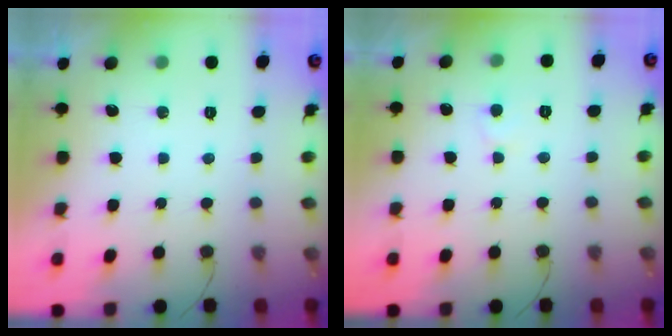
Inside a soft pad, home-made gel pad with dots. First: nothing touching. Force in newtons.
{"total": 3.8, "press": 3.8, "slide": 0.5}